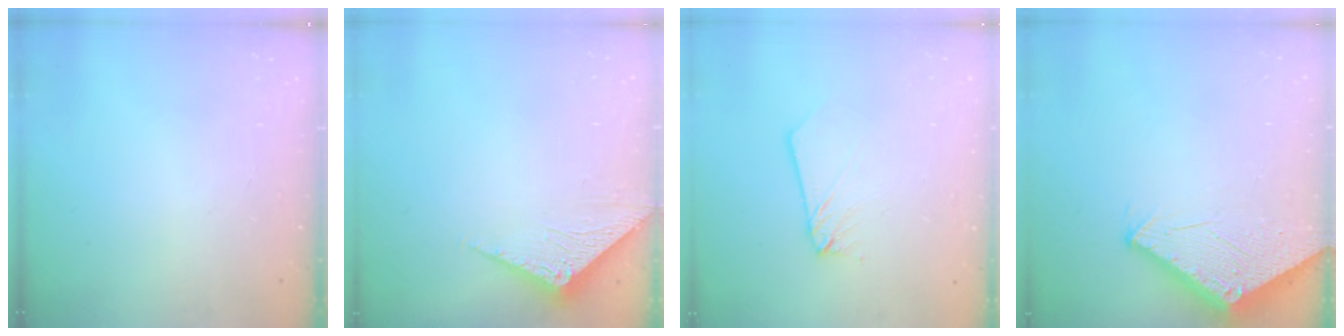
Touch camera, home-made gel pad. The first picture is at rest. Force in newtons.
{"total": 3.4, "press": 3.4, "slide": 0.2}
{"total": 2.6, "press": 2.6, "slide": 0.2}
{"total": 2.8, "press": 2.8, "slide": 0.1}